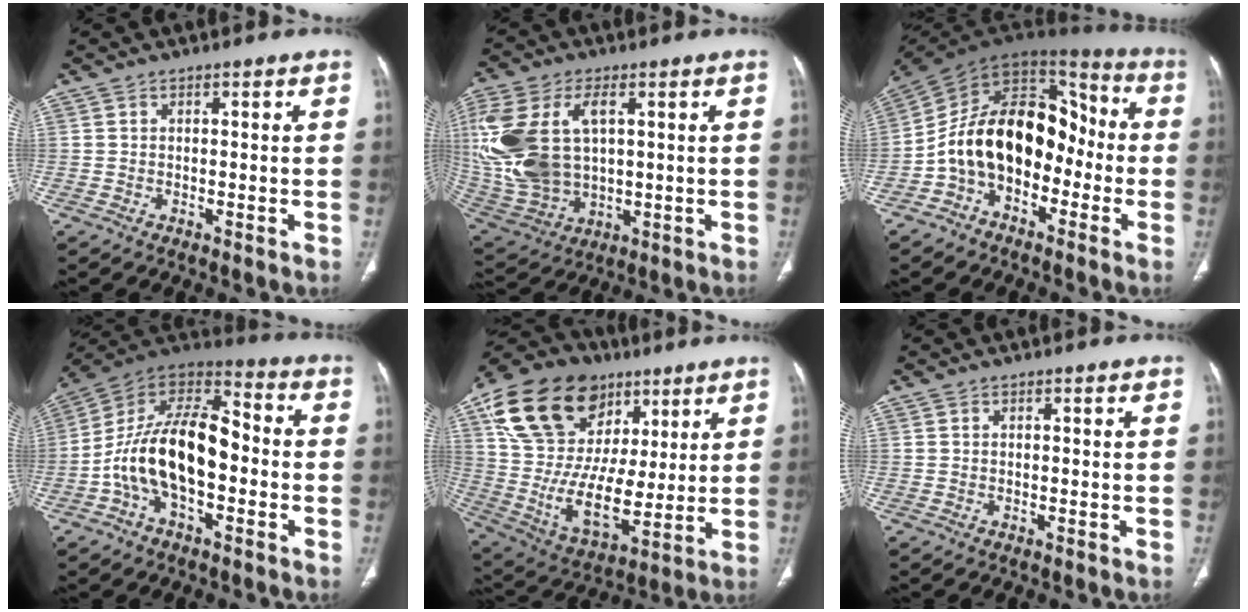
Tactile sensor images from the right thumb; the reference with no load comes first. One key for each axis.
{"total": 22.6, "fx": 3.8, "fy": 13.8, "fz": 17.5, "tx": -0.415, "ty": -0.011, "tz": 0.085}
{"total": 18.9, "fx": -4.3, "fy": 12.8, "fz": 13.2, "tx": -0.187, "ty": 0.087, "tz": -0.081}
{"total": 18.6, "fx": -3.4, "fy": 10.2, "fz": 15.2, "tx": -0.262, "ty": 0.052, "tz": -0.065}
{"total": 27.4, "fx": 12.2, "fy": 18.3, "fz": 16.3, "tx": -0.293, "ty": -0.003, "tz": 0.227}
{"total": 0.0}